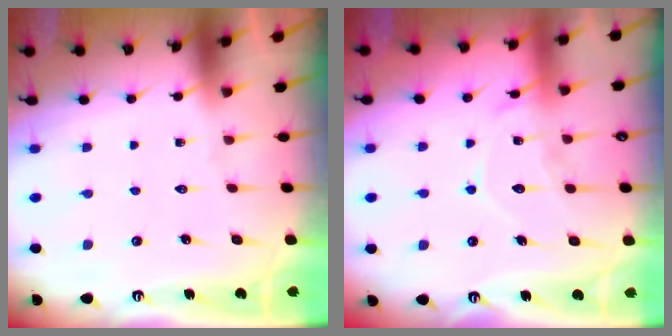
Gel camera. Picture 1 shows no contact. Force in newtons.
{"total": 12.8, "press": 12.8, "slide": 1.0}